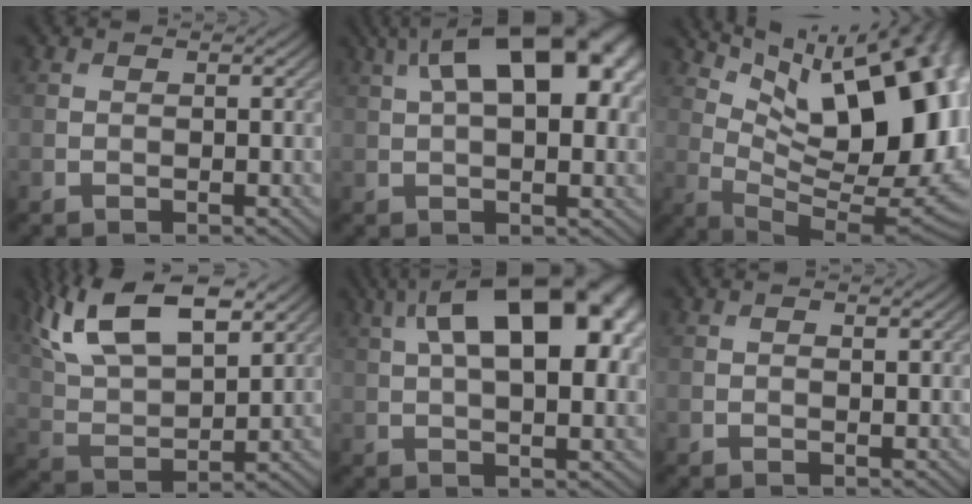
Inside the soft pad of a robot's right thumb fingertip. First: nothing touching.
{"total": 15.7, "force": [4.9, 7.1, 13.1], "torque": [-0.187, 0.041, 0.059]}
{"total": 19.4, "force": [6.8, 8.4, 16.1], "torque": [-0.220, 0.036, 0.123]}
{"total": 14.5, "force": [8.6, 6.3, 9.8], "torque": [-0.218, 0.019, 0.145]}
{"total": 16.9, "force": [5.2, 7.7, 14.1], "torque": [-0.204, 0.043, 0.059]}
{"total": 0.6, "force": [0.2, 0.1, 0.5], "torque": [-0.008, -0.002, 0.004]}